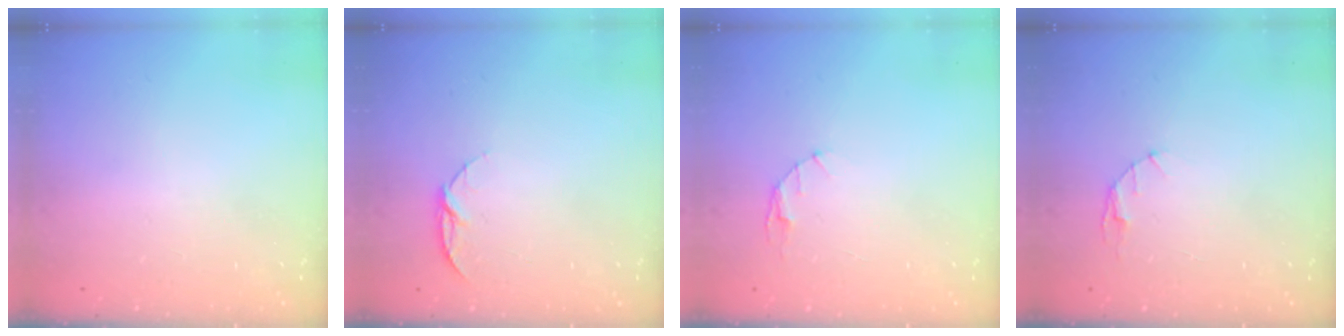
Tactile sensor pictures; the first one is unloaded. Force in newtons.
{"total": 6.9, "press": 6.9, "slide": 0.8}
{"total": 2.9, "press": 2.9, "slide": 0.4}
{"total": 2.9, "press": 2.9, "slide": 0.4}